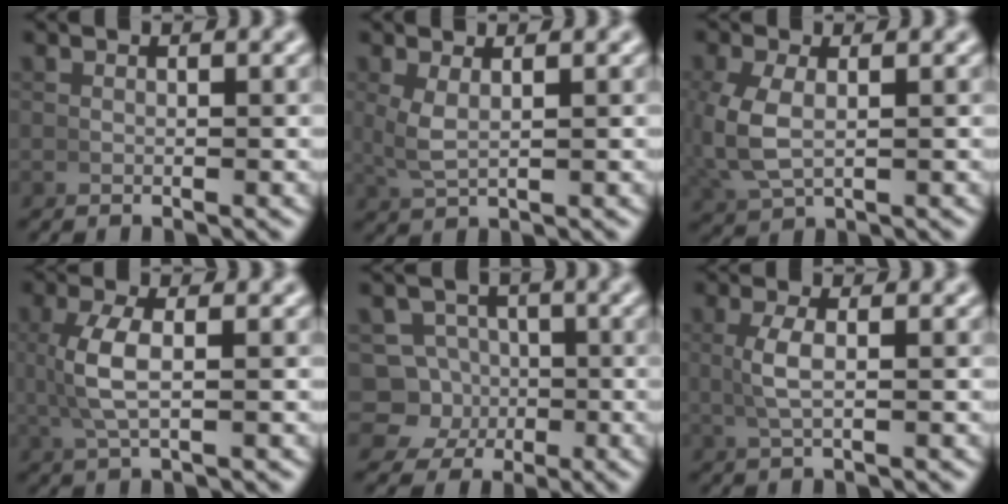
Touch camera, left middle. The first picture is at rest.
{"total": 2.3, "force": [0.8, 0.9, 2.0], "torque": [-0.049, -0.004, 0.025]}
{"total": 4.0, "force": [0.2, 2.5, 3.1], "torque": [-0.096, -0.008, 0.020]}
{"total": 3.6, "force": [0.3, 1.0, 3.5], "torque": [-0.079, 0.005, 0.012]}
{"total": 9.5, "force": [-1.6, 8.9, 2.8], "torque": [-0.074, -0.043, -0.028]}
{"total": 2.1, "force": [0.3, 0.2, 2.1], "torque": [-0.048, 0.003, 0.008]}